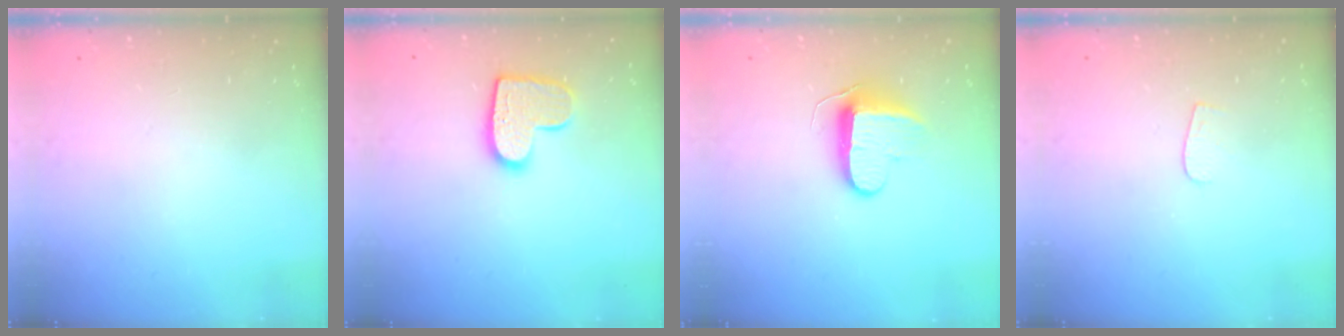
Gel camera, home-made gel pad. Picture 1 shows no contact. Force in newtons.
{"total": 12.7, "press": 12.6, "slide": 0.8}
{"total": 9.5, "press": 9.5, "slide": 0.6}
{"total": 3.7, "press": 3.7, "slide": 0.3}